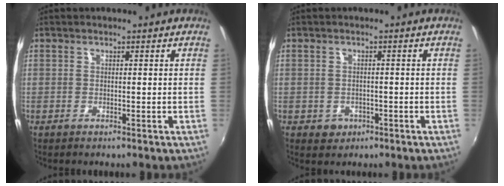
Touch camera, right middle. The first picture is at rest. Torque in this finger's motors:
{"motor_torque": [0.27, -0.24, -0.01, 0.01]}